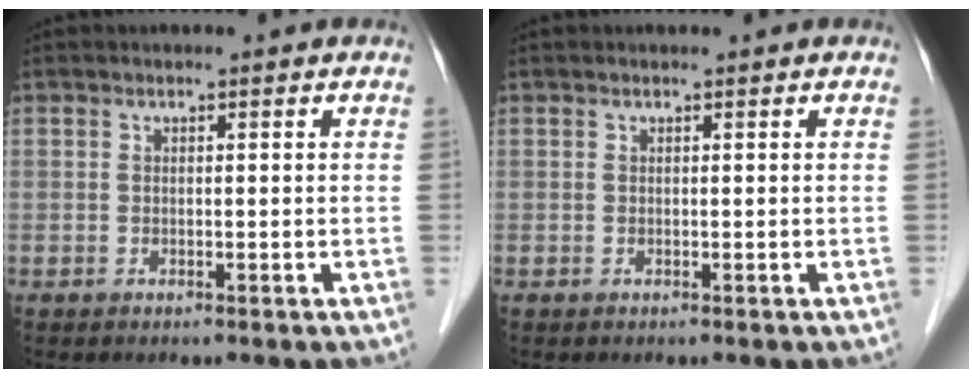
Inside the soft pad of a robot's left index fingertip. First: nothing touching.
{"total": 0.0}